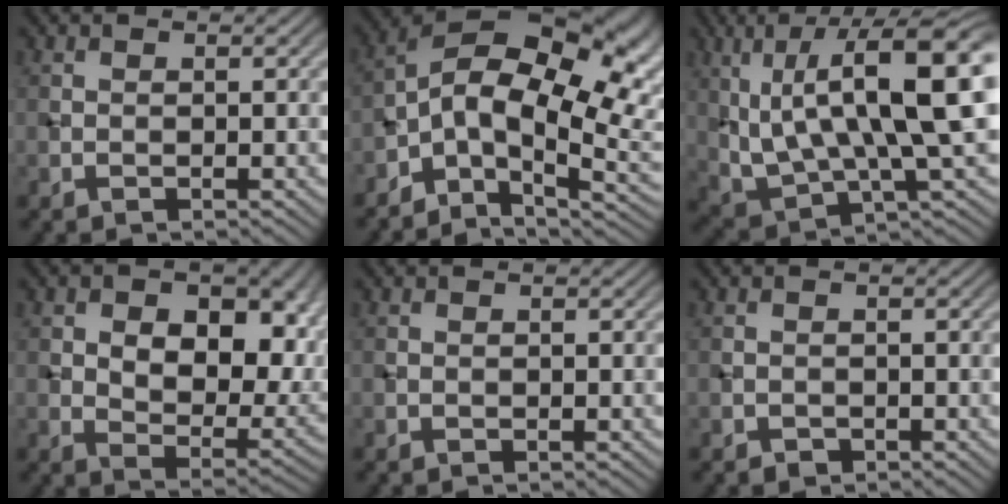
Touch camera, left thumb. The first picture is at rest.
{"total": 15.1, "force": [-1.6, 7.4, 13.1], "torque": [-0.228, 0.010, -0.037]}
{"total": 15.7, "force": [3.7, 5.3, 14.4], "torque": [-0.254, -0.001, 0.068]}
{"total": 13.4, "force": [3.3, 8.1, 10.1], "torque": [-0.147, -0.012, 0.061]}
{"total": 0.0}
{"total": 0.8, "force": [-0.5, 0.5, 0.2], "torque": [0.000, -0.002, -0.010]}